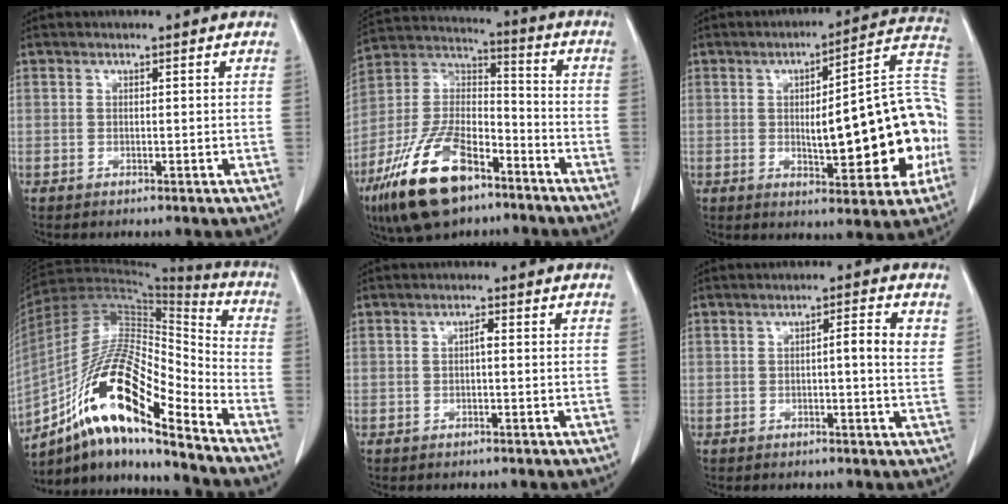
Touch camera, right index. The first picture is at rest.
{"total": 18.2, "force": [-11.2, 7.7, 12.0], "torque": [-0.254, 0.005, -0.206]}
{"total": 20.0, "force": [-2.4, 4.8, 19.3], "torque": [-0.208, 0.041, -0.018]}
{"total": 19.1, "force": [-11.3, 3.8, 14.9], "torque": [-0.284, 0.012, -0.199]}
{"total": 1.0, "force": [-0.1, 0.2, 1.0], "torque": [-0.015, 0.003, -0.001]}
{"total": 4.0, "force": [0.8, 0.2, 3.9], "torque": [-0.053, 0.004, 0.008]}